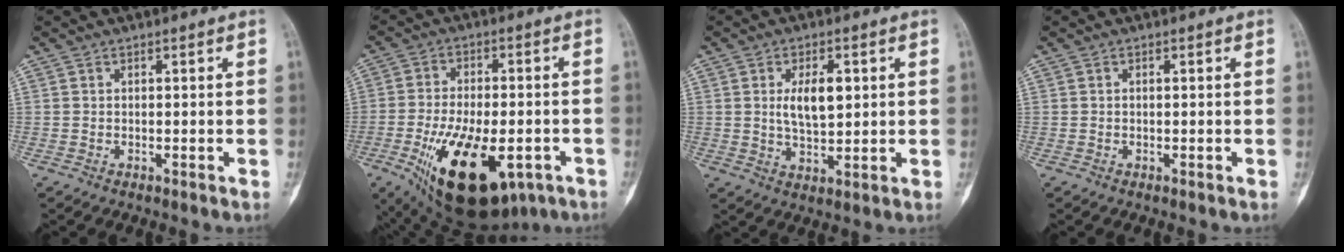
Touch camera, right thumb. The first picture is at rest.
{"total": 20.9, "force": [-8.5, 10.0, 16.3], "torque": [-0.265, 0.001, -0.114]}
{"total": 7.3, "force": [1.5, 3.5, 6.2], "torque": [-0.100, -0.009, 0.030]}
{"total": 0.0}